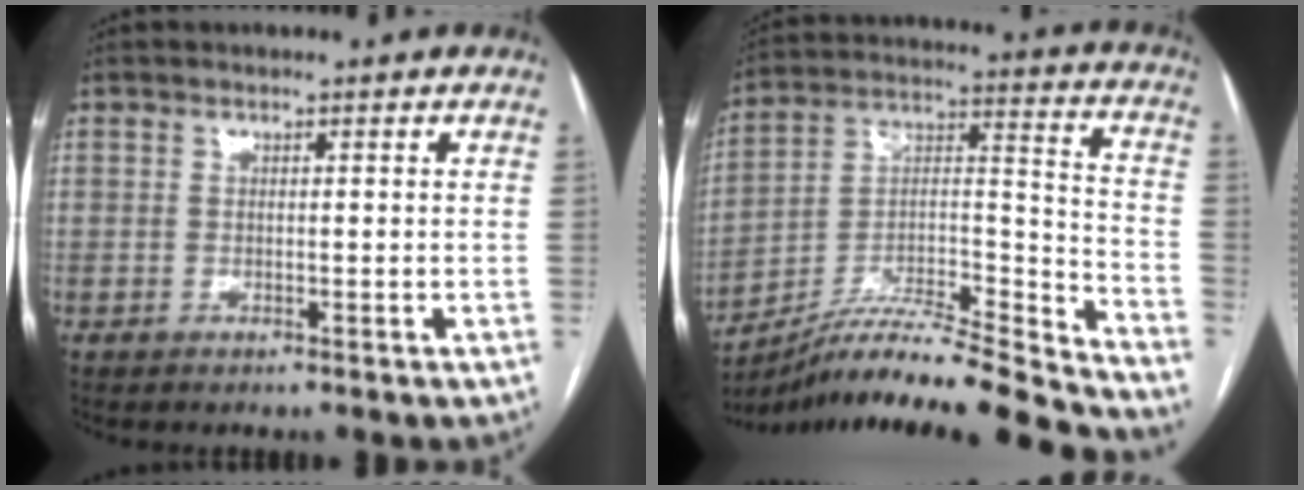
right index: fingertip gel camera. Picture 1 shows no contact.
{"total": 21.6, "force": [-19.9, -0.6, 8.4], "torque": [-0.140, 0.019, -0.328]}